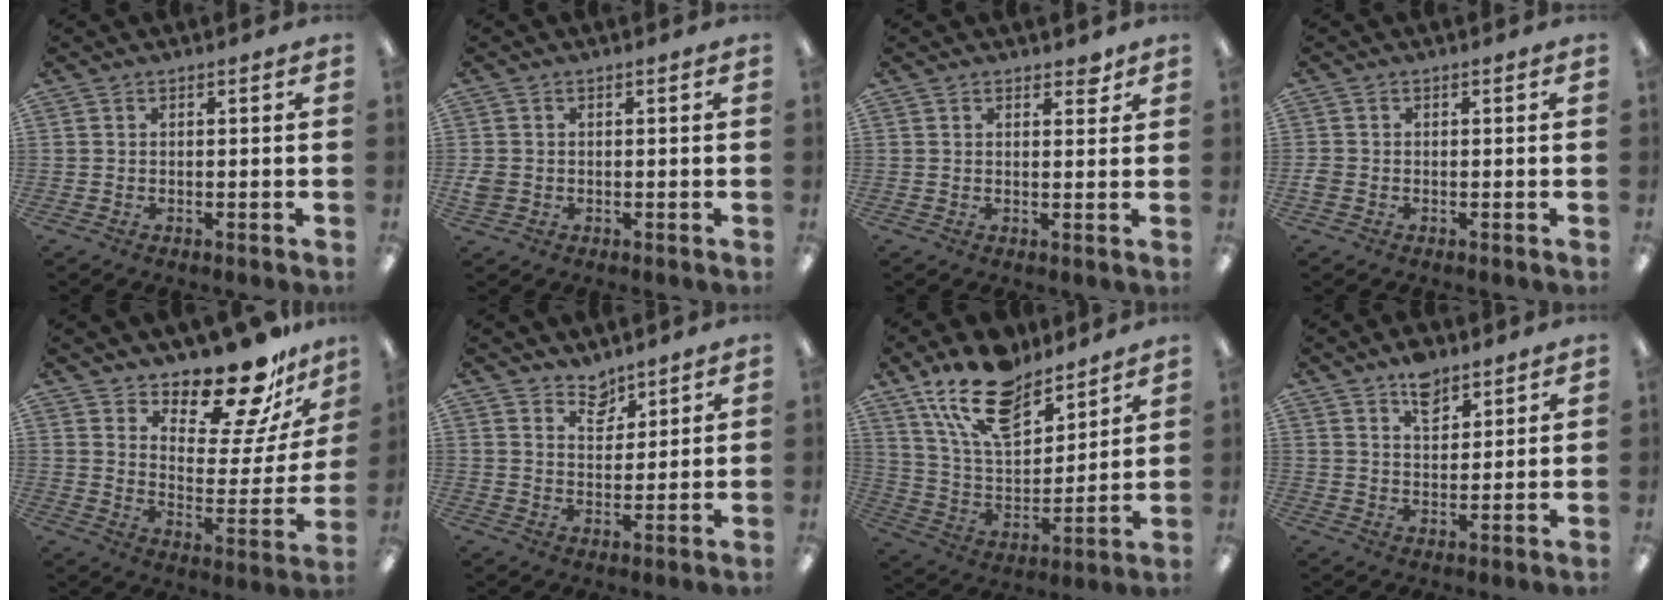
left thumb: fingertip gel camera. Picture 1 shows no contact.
{"total": 2.4, "force": [-0.2, 2.2, 0.9], "torque": [-0.007, 0.001, -0.005]}
{"total": 2.7, "force": [2.1, 1.1, 1.2], "torque": [-0.001, -0.009, 0.033]}
{"total": 1.4, "force": [-0.4, 1.2, 0.6], "torque": [-0.010, 0.003, -0.006]}
{"total": 17.6, "force": [15.1, 5.3, 7.4], "torque": [-0.114, -0.126, 0.257]}
{"total": 5.7, "force": [4.9, 2.7, 1.1], "torque": [-0.013, -0.030, 0.089]}
{"total": 18.8, "force": [13.9, 8.6, 9.3], "torque": [-0.177, -0.074, 0.251]}
{"total": 7.1, "force": [5.1, 3.8, 3.1], "torque": [-0.035, -0.026, 0.088]}